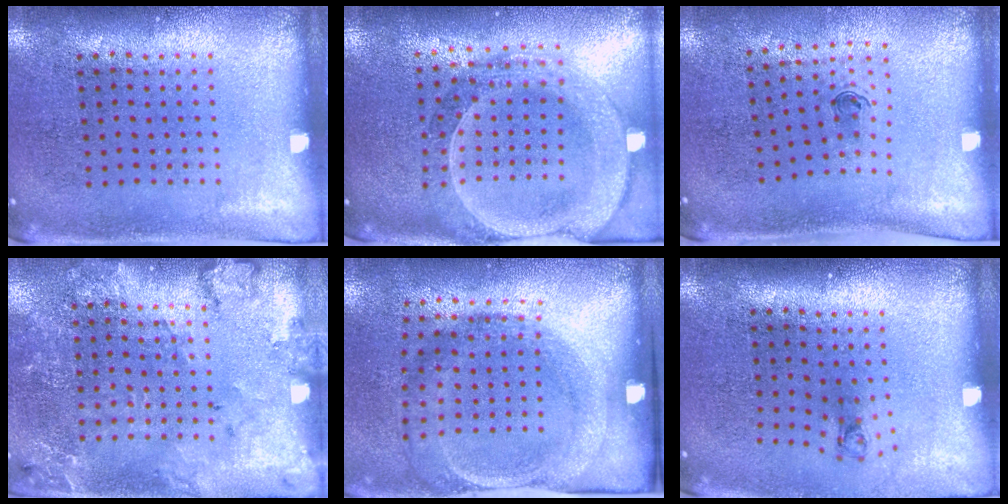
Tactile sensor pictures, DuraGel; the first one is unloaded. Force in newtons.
{"total": 2.6, "press": 2.3, "slide": 1.3}
{"total": 0.6, "press": 0.3, "slide": 0.5}
{"total": 1.7, "press": 1.7, "slide": 0.2}
{"total": 1.8, "press": 1.2, "slide": 1.4}
{"total": 0.8, "press": 0.3, "slide": 0.8}